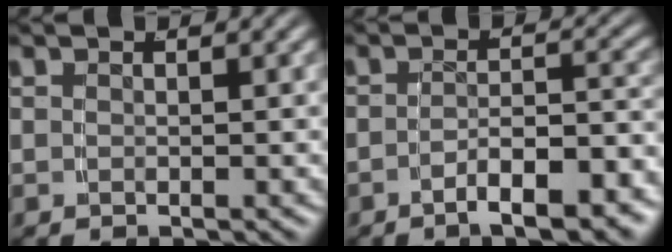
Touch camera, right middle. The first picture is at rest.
{"total": 5.4, "force": [-4.5, 1.0, 2.9], "torque": [-0.037, -0.009, -0.067]}